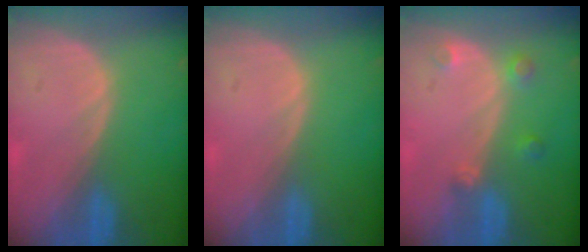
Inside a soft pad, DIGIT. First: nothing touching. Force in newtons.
{"total": 0.0}
{"total": 2.8, "press": 2.7, "slide": 0.7}